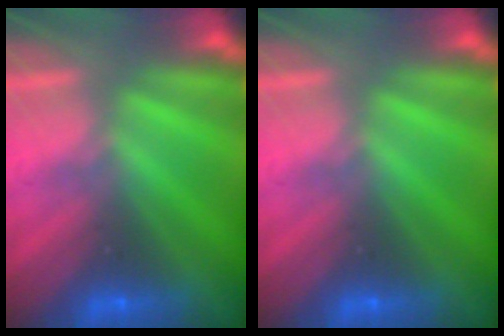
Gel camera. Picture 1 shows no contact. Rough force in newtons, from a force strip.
{"total": 0.0}